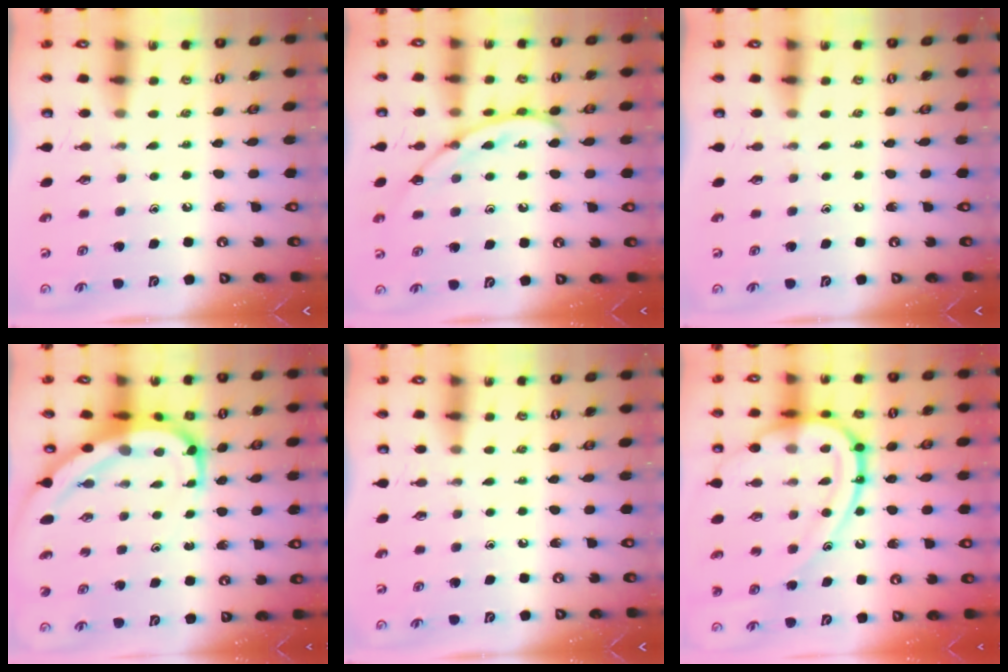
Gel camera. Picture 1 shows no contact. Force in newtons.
{"total": 11.6, "press": 11.5, "slide": 0.8}
{"total": 0.0}
{"total": 10.9, "press": 10.8, "slide": 1.1}
{"total": 0.0}
{"total": 21.5, "press": 21.4, "slide": 2.1}